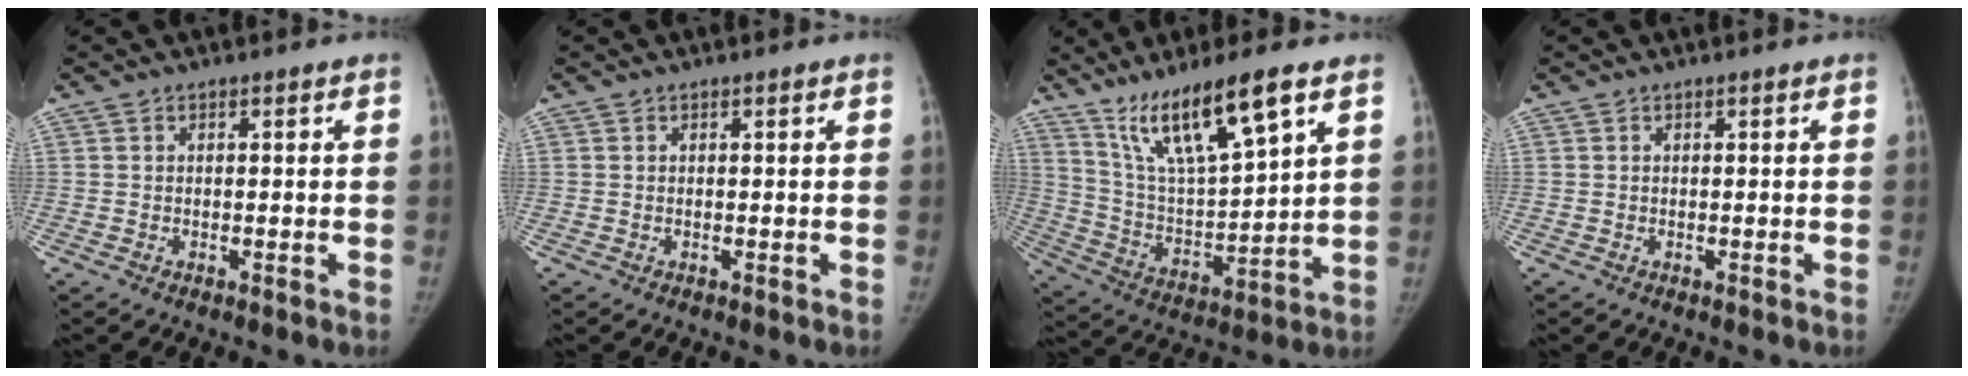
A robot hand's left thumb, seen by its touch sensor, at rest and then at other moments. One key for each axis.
{"total": 0.0}
{"total": 16.6, "fx": 10.5, "fy": 3.2, "fz": 12.5, "tx": -0.219, "ty": -0.049, "tz": 0.209}
{"total": 0.0}